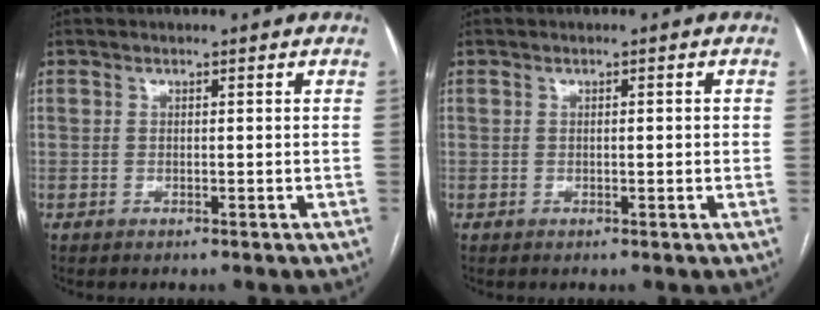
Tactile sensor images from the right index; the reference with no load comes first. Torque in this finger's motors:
{"motor_torque": [-0.11, -0.03, -0.04, 0.00]}